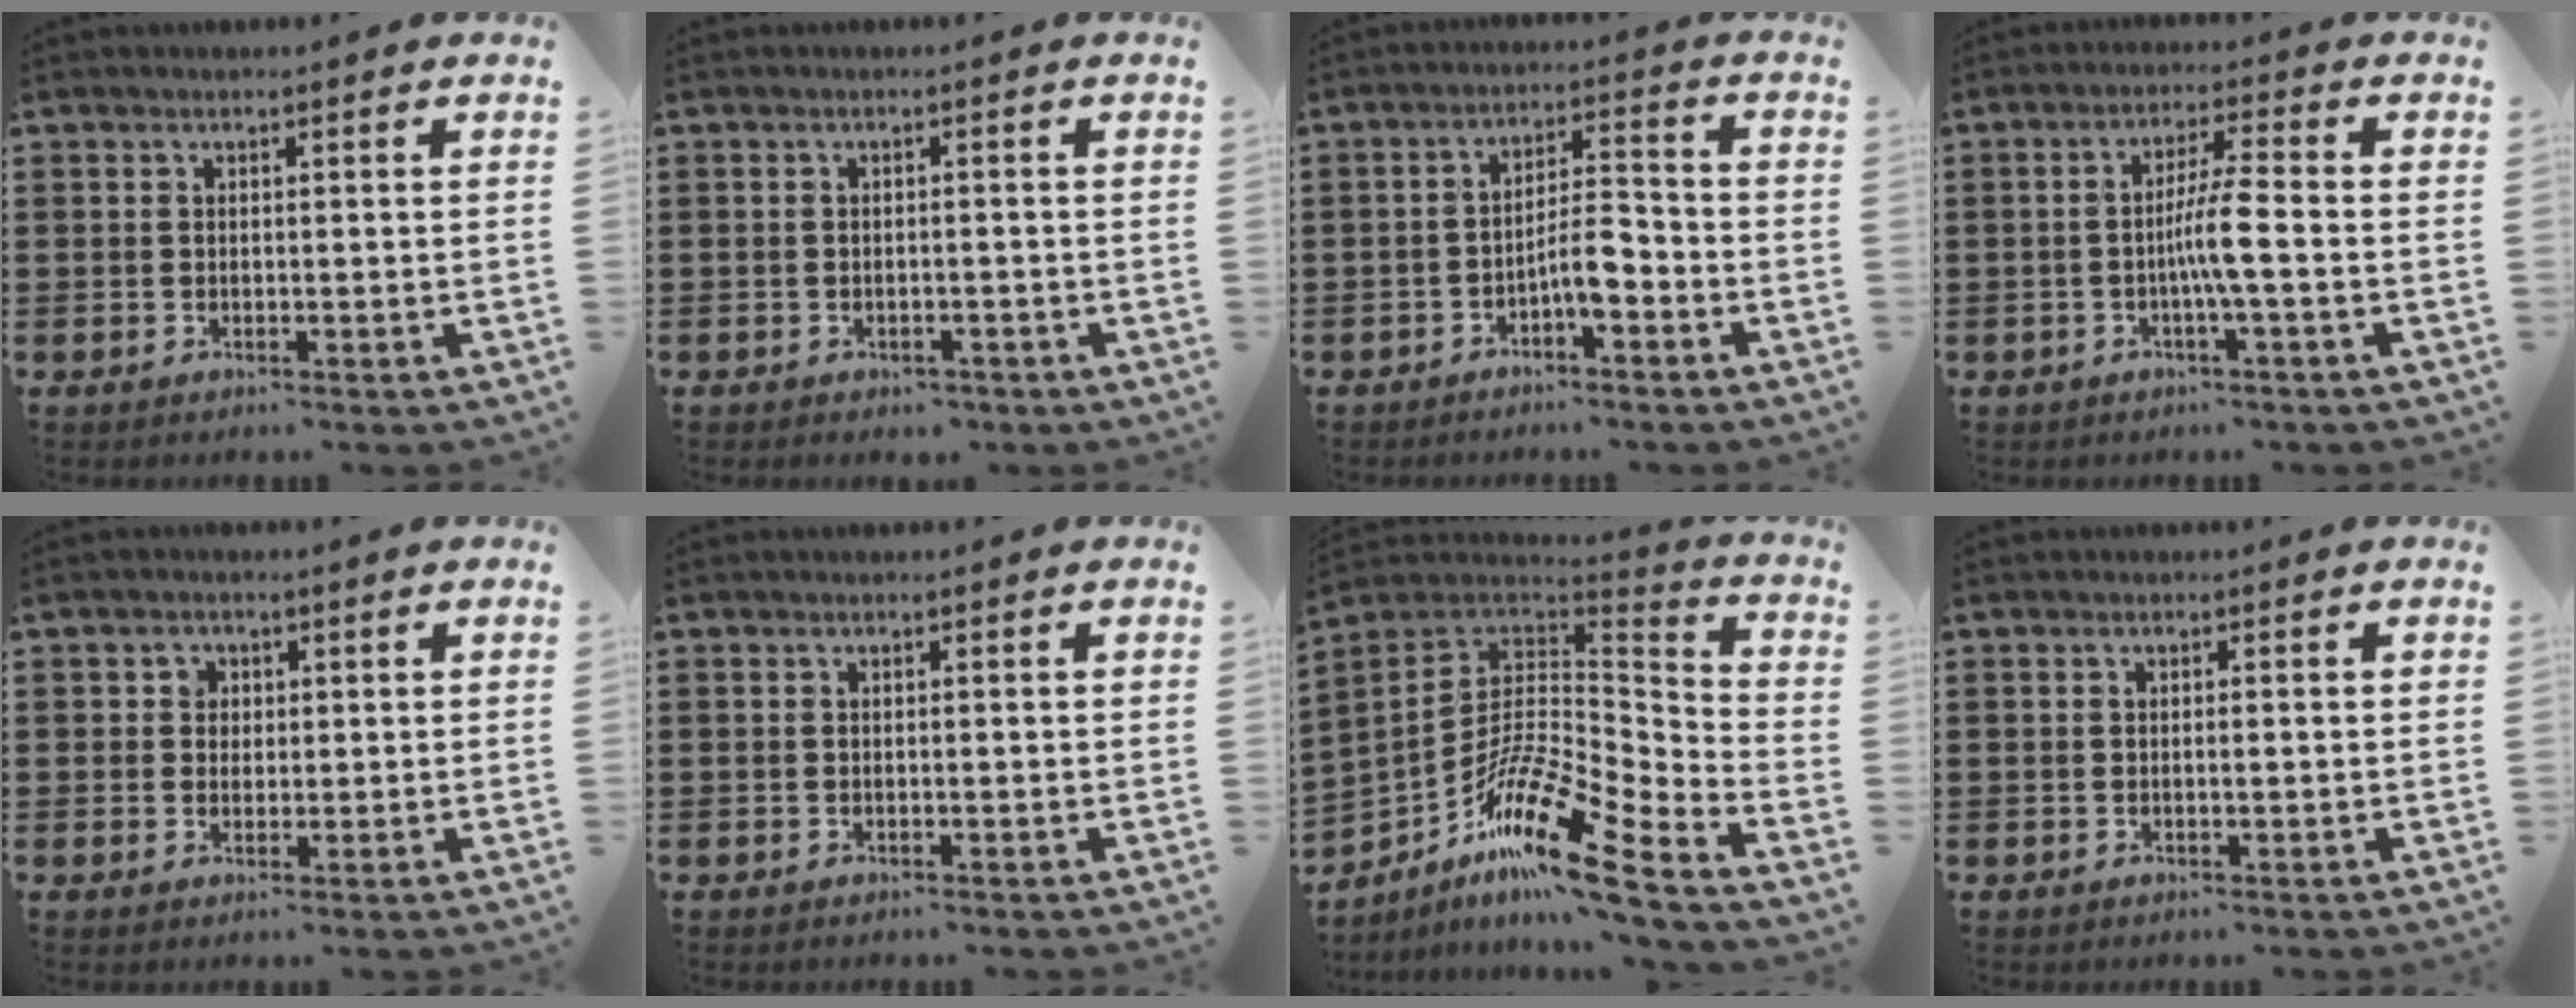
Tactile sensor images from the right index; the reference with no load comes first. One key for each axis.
{"total": 1.1, "fx": -1.0, "fy": 0.4, "fz": 0.3, "tx": -0.010, "ty": -0.002, "tz": -0.022}
{"total": 5.3, "fx": -2.7, "fy": 1.5, "fz": 4.3, "tx": -0.077, "ty": 0.011, "tz": -0.051}
{"total": 5.4, "fx": -1.2, "fy": -0.1, "fz": 5.3, "tx": -0.102, "ty": -0.007, "tz": -0.028}
{"total": 1.9, "fx": 0.3, "fy": 1.8, "fz": 0.5, "tx": -0.019, "ty": 0.009, "tz": 0.003}
{"total": 0.0}
{"total": 15.9, "fx": -10.5, "fy": 3.0, "fz": 11.6, "tx": -0.223, "ty": 0.016, "tz": -0.196}
{"total": 0.7, "fx": 0.0, "fy": 0.0, "fz": 0.7, "tx": -0.013, "ty": -0.004, "tz": 0.000}